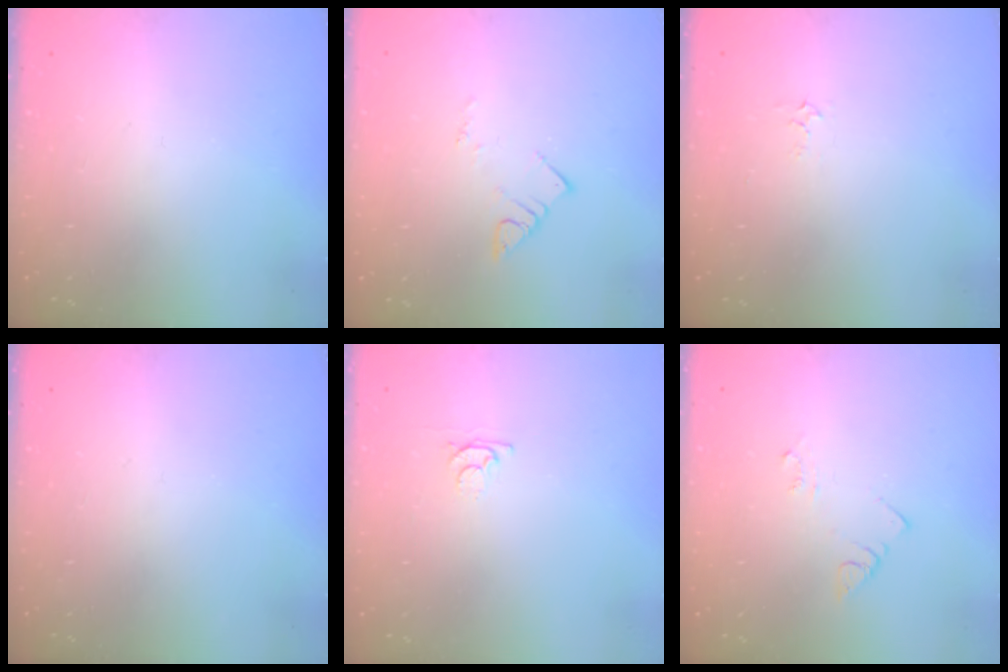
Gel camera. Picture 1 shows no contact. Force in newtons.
{"total": 4.5, "press": 4.5, "slide": 0.4}
{"total": 3.2, "press": 3.1, "slide": 0.5}
{"total": 0.0}
{"total": 3.1, "press": 3.0, "slide": 0.4}
{"total": 4.1, "press": 4.1, "slide": 0.4}